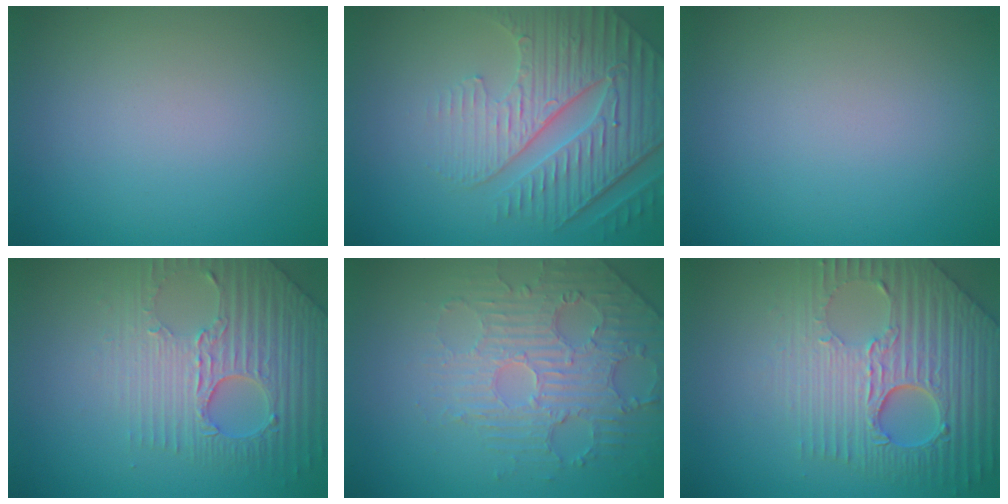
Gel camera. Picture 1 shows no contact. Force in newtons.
{"total": 6.8, "press": 5.2, "slide": 4.3}
{"total": 0.0}
{"total": 4.5, "press": 4.3, "slide": 1.3}
{"total": 4.6, "press": 3.6, "slide": 2.9}
{"total": 7.5, "press": 5.9, "slide": 4.7}